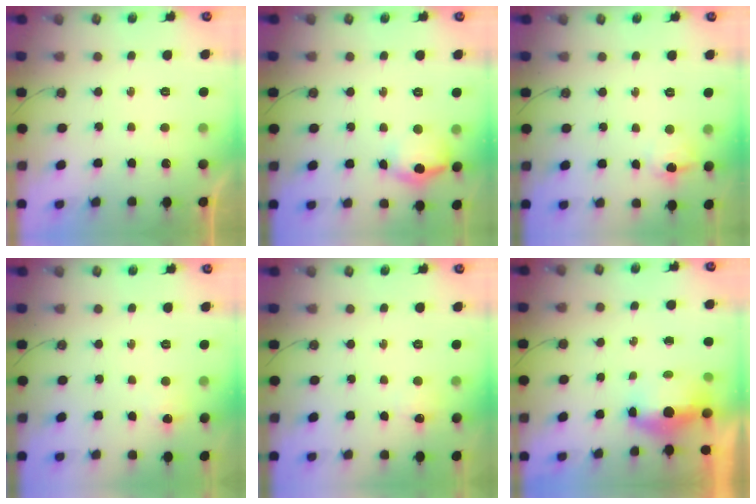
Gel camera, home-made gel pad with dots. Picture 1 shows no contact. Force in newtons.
{"total": 16.3, "press": 12.4, "slide": 10.6}
{"total": 7.7, "press": 7.6, "slide": 0.8}
{"total": 3.8, "press": 3.8, "slide": 0.5}
{"total": 6.1, "press": 6.1, "slide": 0.9}
{"total": 13.6, "press": 6.9, "slide": 11.7}